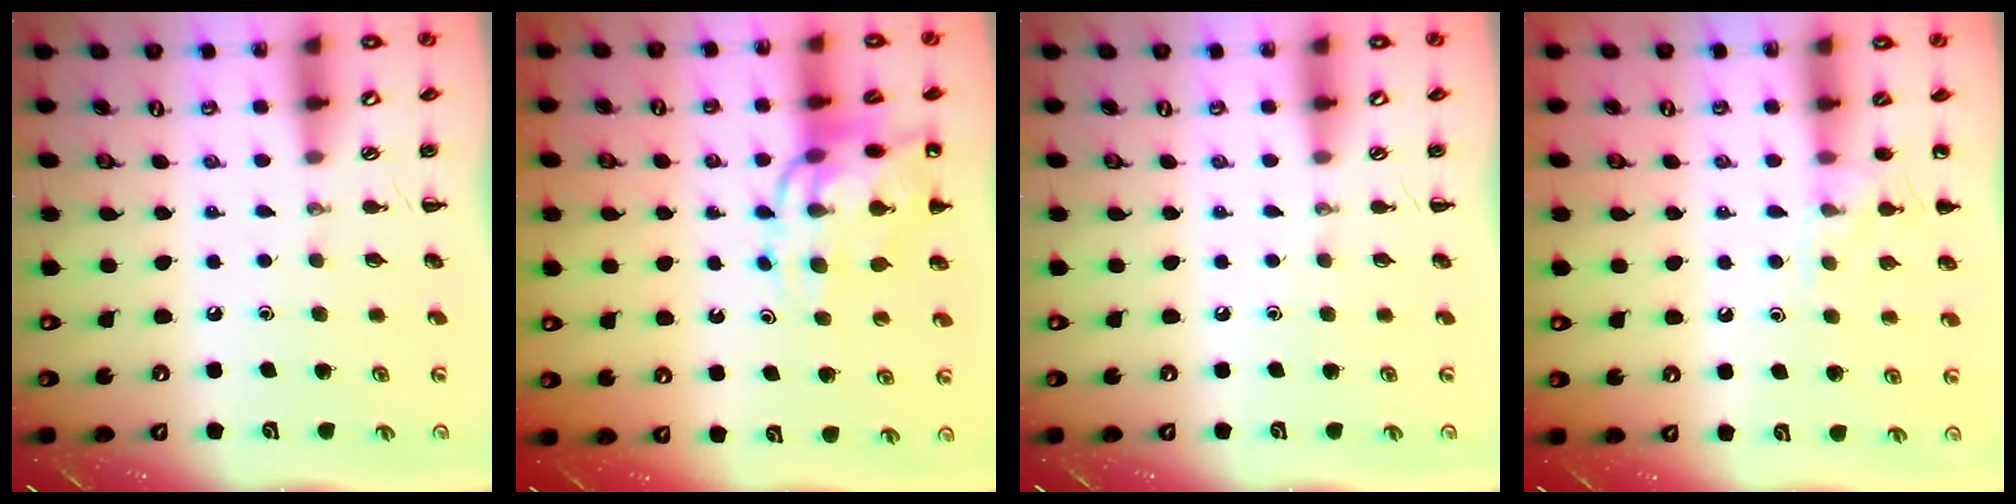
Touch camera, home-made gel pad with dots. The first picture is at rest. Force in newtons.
{"total": 14.5, "press": 14.1, "slide": 3.4}
{"total": 0.0}
{"total": 8.7, "press": 8.6, "slide": 1.2}